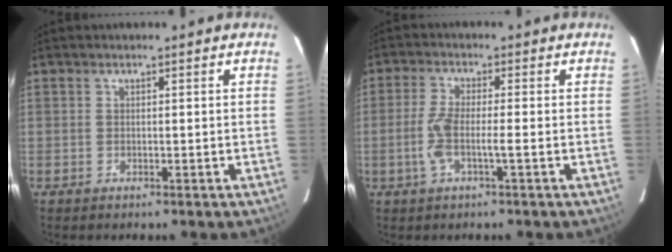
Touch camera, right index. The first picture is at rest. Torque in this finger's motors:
{"motor_torque": [0.94, -0.02, 0.28, 0.13]}